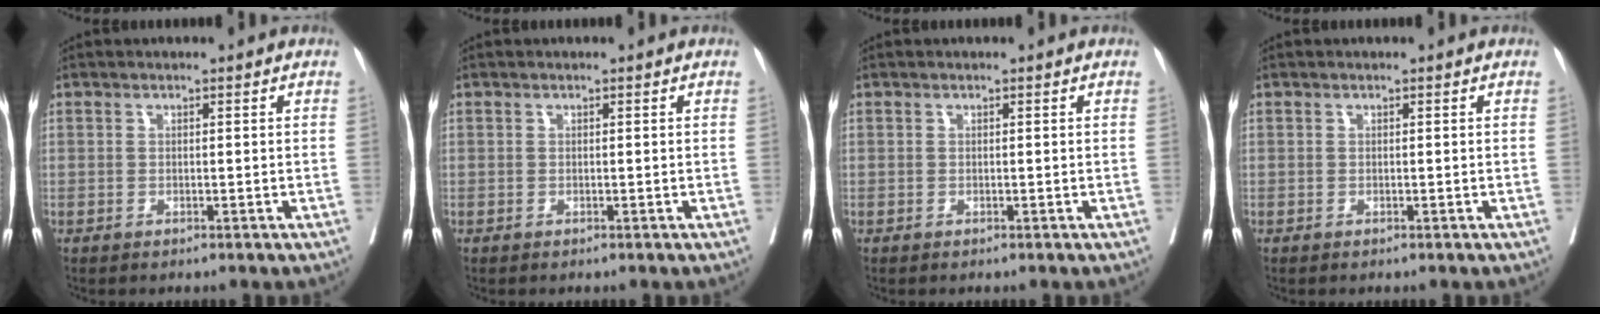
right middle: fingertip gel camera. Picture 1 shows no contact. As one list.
[{"total": 0.0}, {"total": 0.0}, {"total": 0.0}]